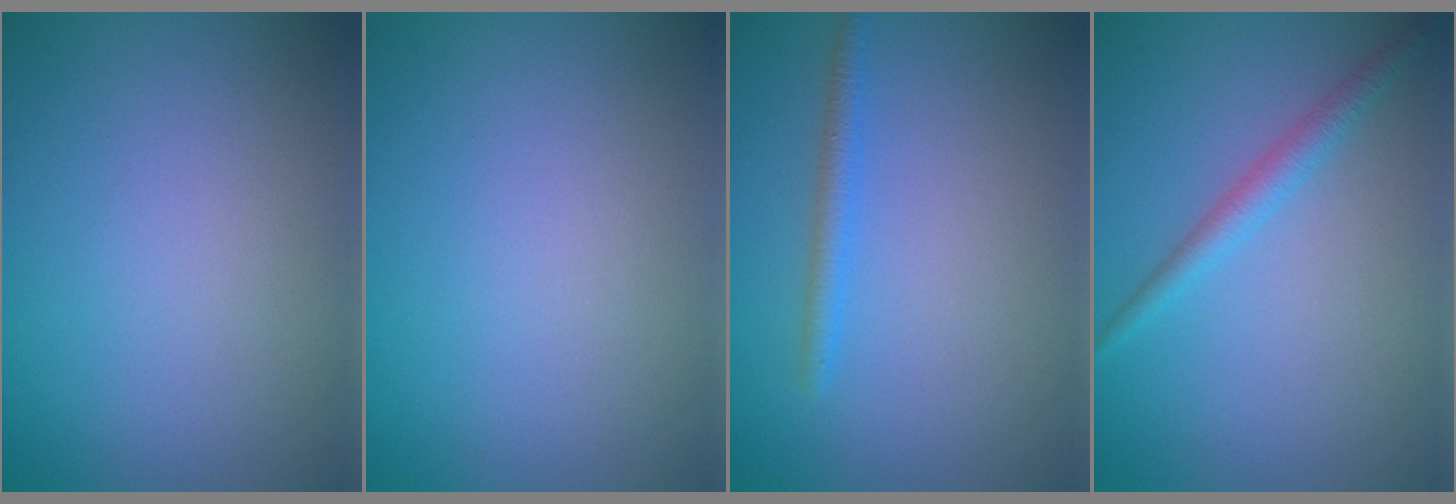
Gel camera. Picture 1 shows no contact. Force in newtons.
{"total": 0.0}
{"total": 1.7, "press": 1.7, "slide": 0.0}
{"total": 1.9, "press": 1.9, "slide": 0.0}